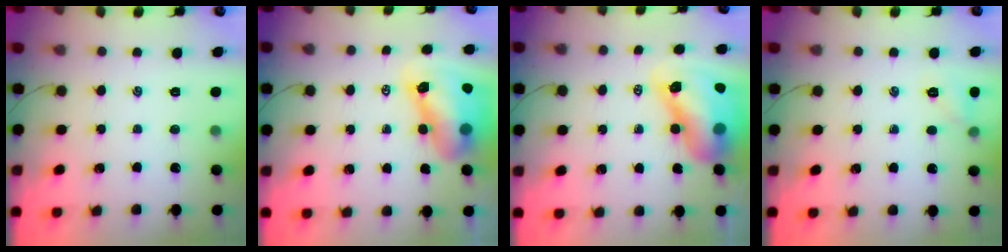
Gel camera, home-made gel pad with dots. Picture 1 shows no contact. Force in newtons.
{"total": 10.3, "press": 10.0, "slide": 2.5}
{"total": 14.3, "press": 13.7, "slide": 4.0}
{"total": 5.6, "press": 5.5, "slide": 1.4}